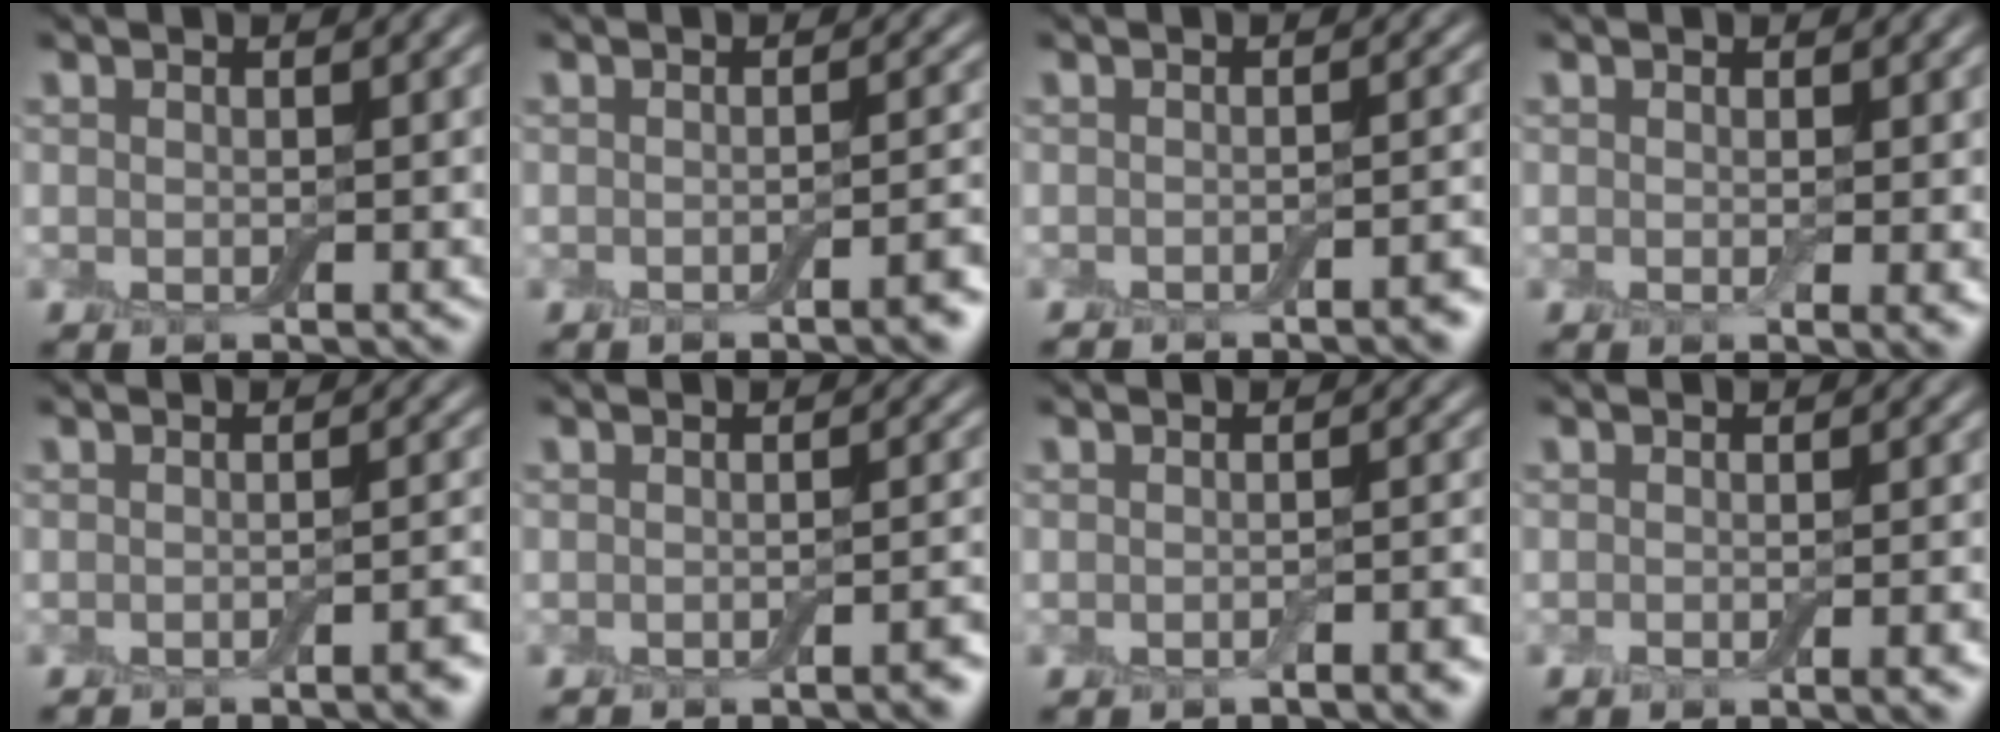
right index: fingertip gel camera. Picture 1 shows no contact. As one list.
[{"total": 2.5, "force": [-1.3, 0.5, 2.0], "torque": [-0.019, 0.003, -0.024]}, {"total": 2.1, "force": [-1.7, 0.4, 1.0], "torque": [-0.005, 0.001, -0.027]}, {"total": 1.4, "force": [0.2, 0.1, 1.4], "torque": [-0.017, -0.005, 0.001]}, {"total": 2.2, "force": [-1.7, 0.5, 1.4], "torque": [-0.007, 0.002, -0.025]}, {"total": 1.8, "force": [-1.4, 0.4, 1.0], "torque": [-0.006, 0.001, -0.021]}, {"total": 1.6, "force": [-1.0, 0.4, 1.2], "torque": [-0.016, -0.001, -0.014]}, {"total": 2.0, "force": [-1.0, 0.5, 1.7], "torque": [-0.021, 0.000, -0.015]}]